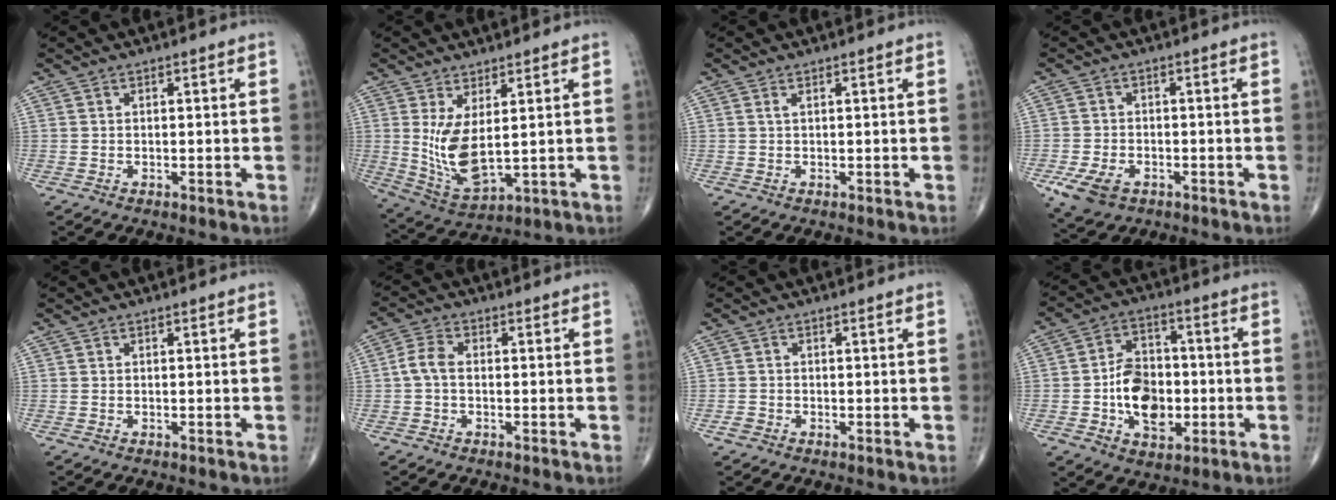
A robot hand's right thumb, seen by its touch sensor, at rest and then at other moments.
{"total": 9.5, "force": [1.6, 3.9, 8.5], "torque": [-0.169, -0.028, 0.048]}
{"total": 0.5, "force": [0.3, 0.1, 0.5], "torque": [-0.013, 0.003, 0.006]}
{"total": 6.7, "force": [-3.1, 4.4, 4.1], "torque": [-0.081, 0.005, -0.049]}
{"total": 0.0}
{"total": 3.9, "force": [-0.3, 2.4, 3.1], "torque": [-0.062, 0.011, -0.013]}
{"total": 1.1, "force": [-0.6, 0.9, 0.3], "torque": [-0.005, 0.002, -0.013]}
{"total": 12.3, "force": [-2.1, 8.5, 8.7], "torque": [-0.111, 0.021, -0.034]}